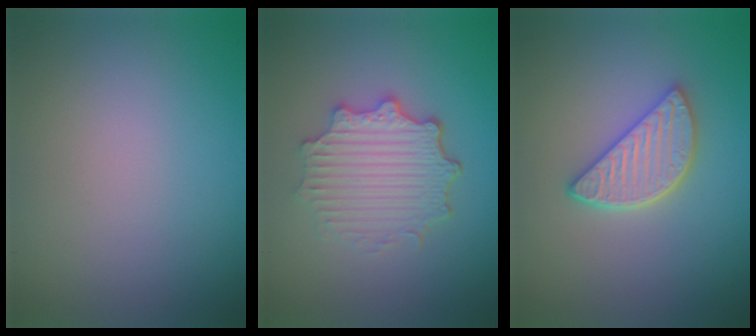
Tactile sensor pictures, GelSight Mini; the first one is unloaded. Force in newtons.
{"total": 4.9, "press": 3.8, "slide": 3.1}
{"total": 4.2, "press": 3.4, "slide": 2.4}